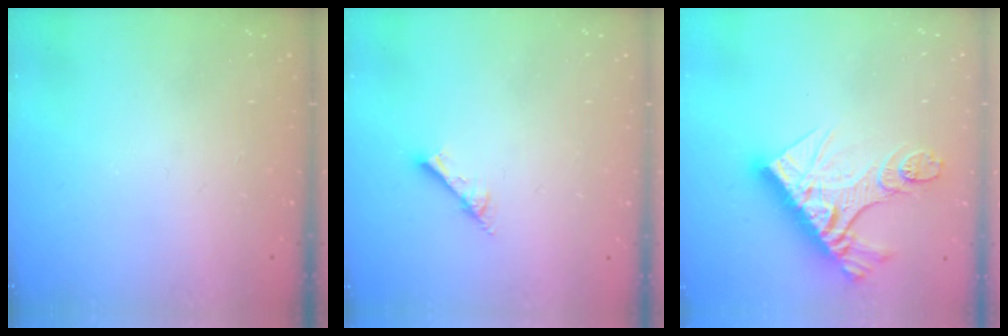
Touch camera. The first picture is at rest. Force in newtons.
{"total": 2.8, "press": 2.7, "slide": 0.4}
{"total": 18.6, "press": 18.5, "slide": 2.1}